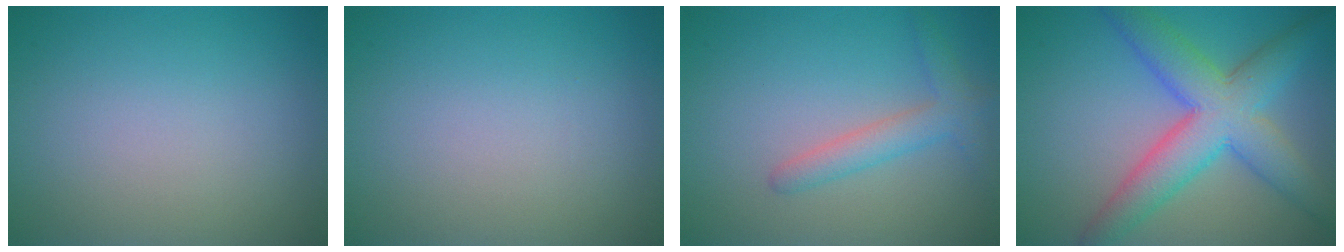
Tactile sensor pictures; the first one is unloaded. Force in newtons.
{"total": 0.0}
{"total": 2.1, "press": 2.1, "slide": 0.2}
{"total": 7.7, "press": 7.7, "slide": 0.1}